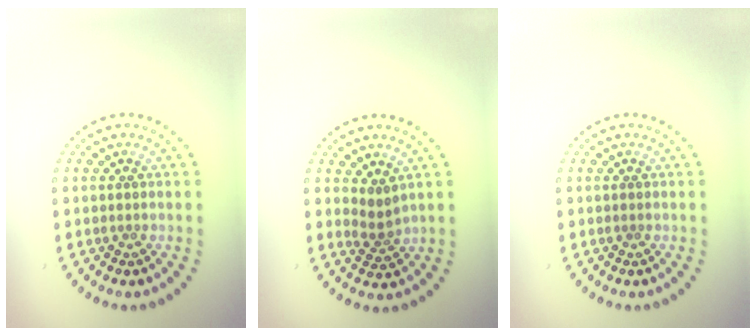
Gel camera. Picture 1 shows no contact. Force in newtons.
{"total": 2.0, "press": 1.3, "slide": 1.5}
{"total": 0.0}